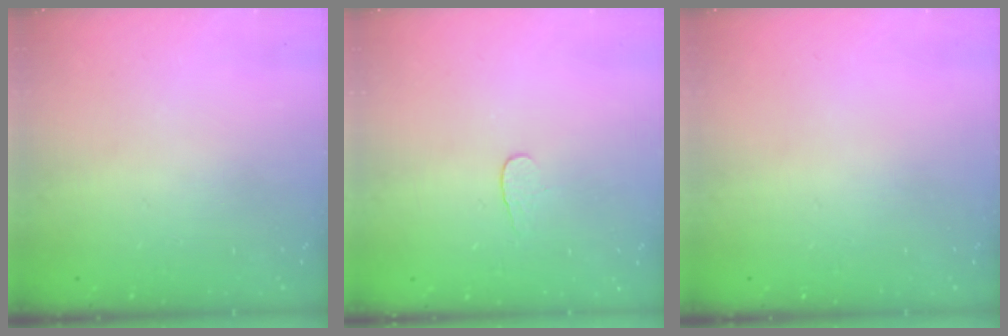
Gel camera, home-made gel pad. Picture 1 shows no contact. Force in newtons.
{"total": 3.8, "press": 3.8, "slide": 0.4}
{"total": 0.0}